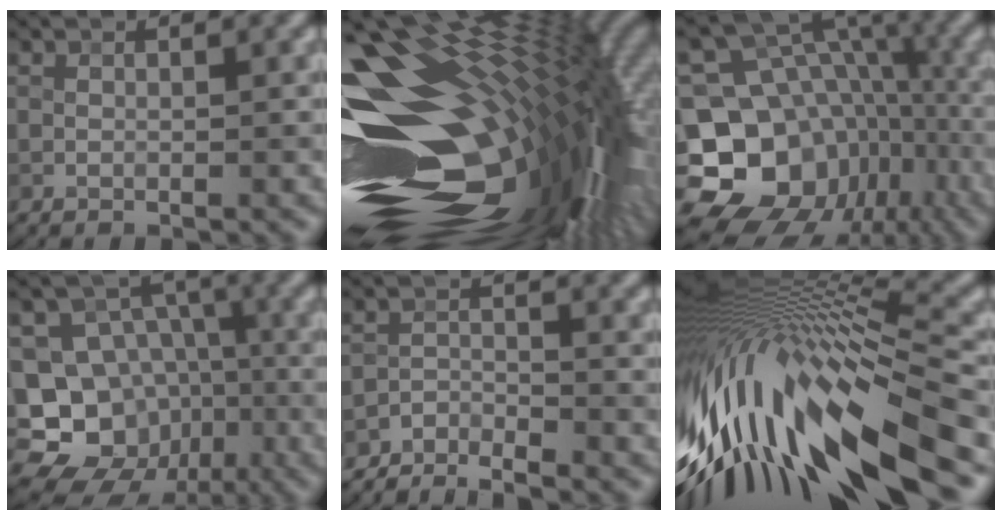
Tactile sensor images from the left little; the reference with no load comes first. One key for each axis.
{"total": 19.2, "fx": -1.8, "fy": 9.6, "fz": 16.5, "tx": -0.263, "ty": 0.005, "tz": -0.025}
{"total": 16.3, "fx": -5.9, "fy": 13.6, "fz": 6.8, "tx": -0.139, "ty": 0.013, "tz": -0.100}
{"total": 15.8, "fx": -6.4, "fy": 13.6, "fz": 4.6, "tx": -0.087, "ty": -0.018, "tz": -0.103}
{"total": 3.0, "fx": -3.0, "fy": 0.2, "fz": 0.1, "tx": 0.000, "ty": 0.000, "tz": -0.063}
{"total": 16.5, "fx": -3.3, "fy": 5.4, "fz": 15.3, "tx": -0.290, "ty": 0.001, "tz": -0.063}